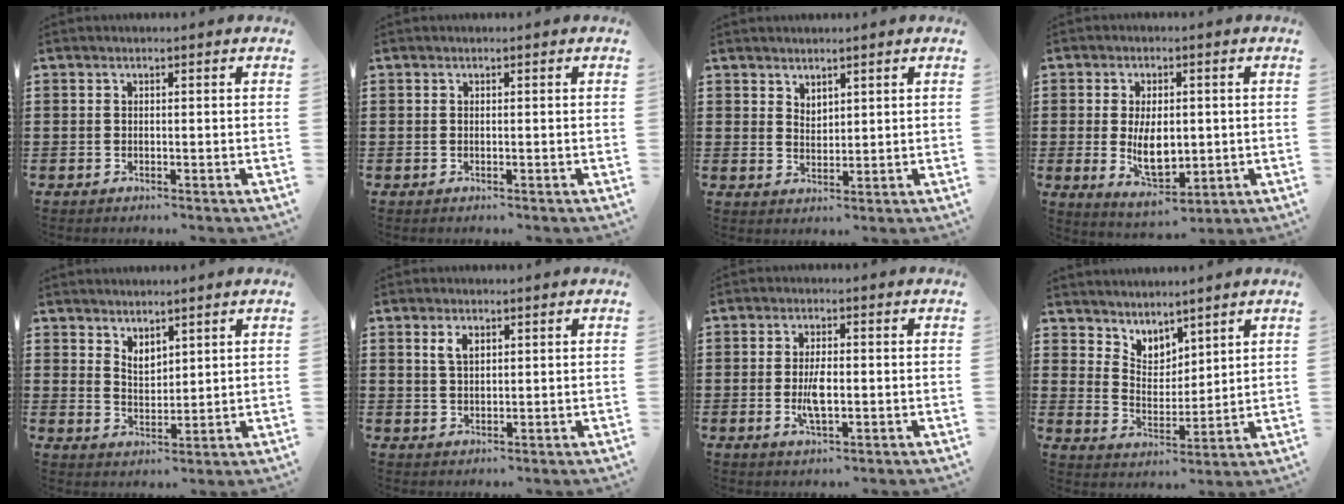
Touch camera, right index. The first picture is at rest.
{"total": 0.0}
{"total": 2.3, "force": [2.1, 0.8, -0.1], "torque": [-0.003, 0.002, 0.042]}
{"total": 7.3, "force": [-0.2, 3.7, 6.2], "torque": [-0.120, -0.005, -0.009]}
{"total": 3.0, "force": [2.7, 1.3, 0.3], "torque": [-0.015, -0.001, 0.051]}
{"total": 2.5, "force": [1.3, 1.3, 1.8], "torque": [-0.039, 0.005, 0.022]}
{"total": 4.5, "force": [-0.7, 1.7, 4.2], "torque": [-0.088, -0.003, -0.016]}
{"total": 4.2, "force": [3.8, 1.7, -0.4], "torque": [-0.015, -0.018, 0.071]}